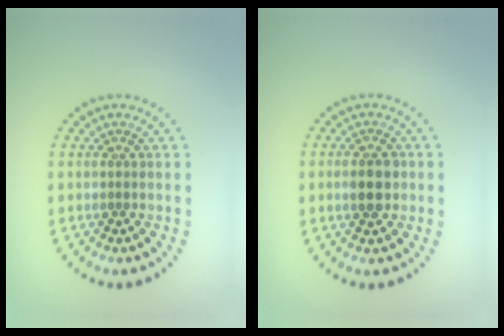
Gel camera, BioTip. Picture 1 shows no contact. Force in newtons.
{"total": 2.9, "press": 2.9, "slide": 0.0}